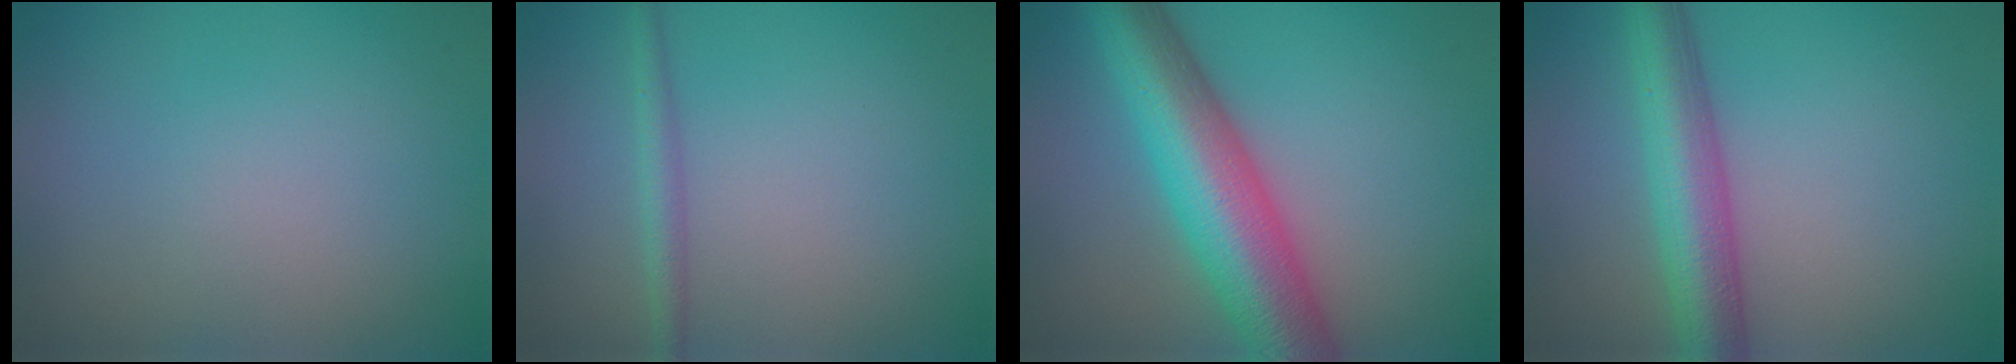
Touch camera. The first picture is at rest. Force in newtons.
{"total": 1.7, "press": 1.7, "slide": 0.0}
{"total": 10.0, "press": 10.0, "slide": 0.3}
{"total": 6.0, "press": 6.0, "slide": 0.1}